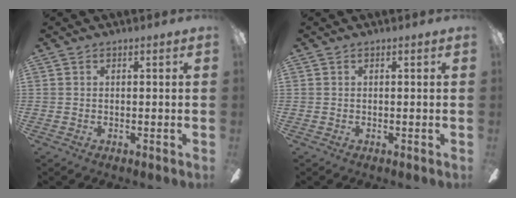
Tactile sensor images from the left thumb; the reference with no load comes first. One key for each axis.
{"total": 0.0}